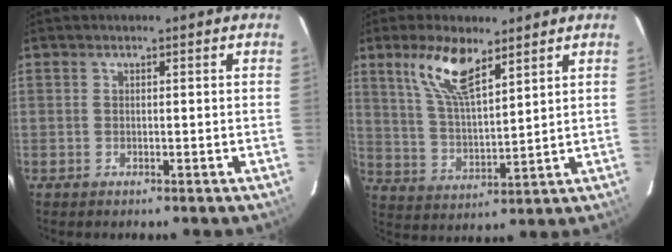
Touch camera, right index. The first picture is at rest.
{"total": 10.6, "force": [6.7, 3.4, 7.4], "torque": [-0.146, 0.008, 0.137]}